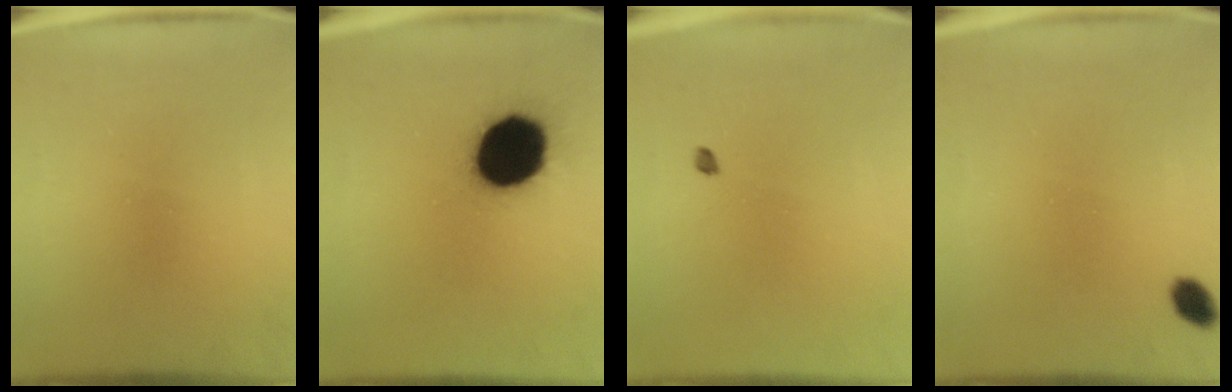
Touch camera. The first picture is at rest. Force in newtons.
{"total": 19.1}
{"total": 0.9}
{"total": 2.5}